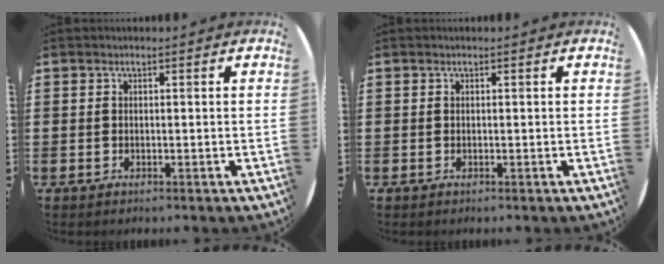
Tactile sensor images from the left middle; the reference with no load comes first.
{"total": 0.0}